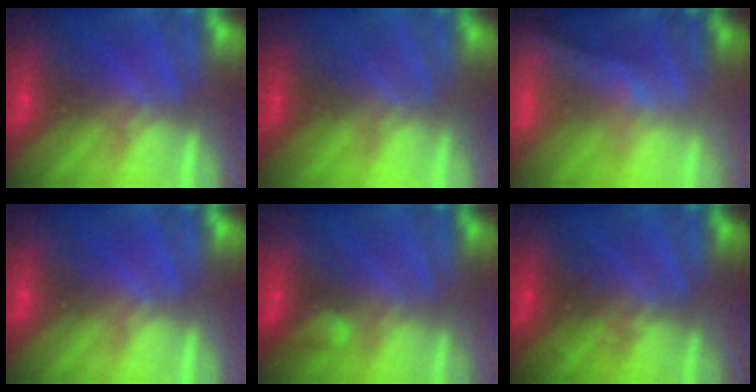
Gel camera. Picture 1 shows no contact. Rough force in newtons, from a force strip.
{"total": 5.2}
{"total": 1.8}
{"total": 0.0}
{"total": 2.1}
{"total": 2.9}